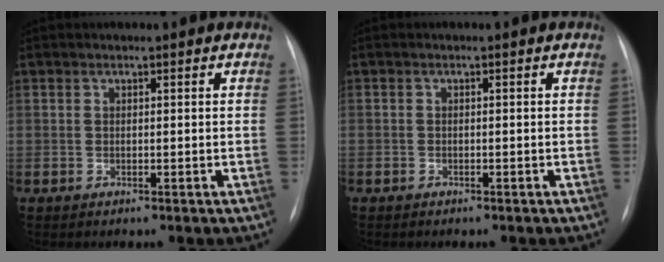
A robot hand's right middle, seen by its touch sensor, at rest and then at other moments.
{"total": 0.7, "force": [-0.4, 0.5, 0.0], "torque": [-0.007, 0.005, -0.008]}